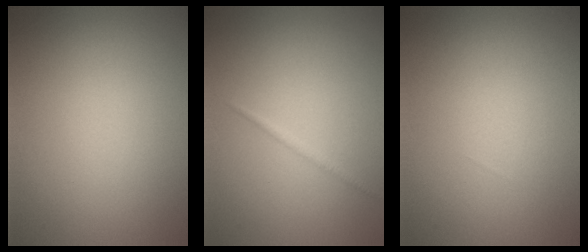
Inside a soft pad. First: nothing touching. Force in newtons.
{"total": 0.6, "press": 0.6, "slide": 0.0}
{"total": 0.0}